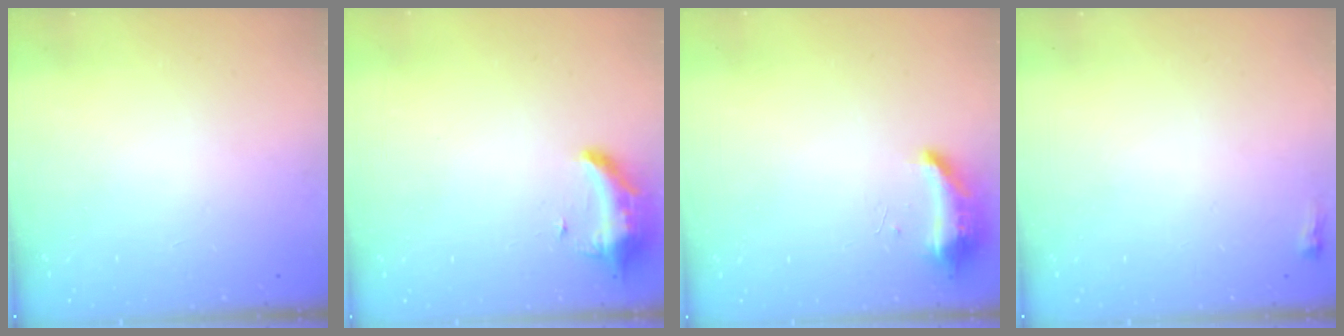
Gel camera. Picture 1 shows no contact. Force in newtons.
{"total": 8.5, "press": 8.4, "slide": 1.4}
{"total": 16.8, "press": 10.1, "slide": 13.4}
{"total": 2.2, "press": 2.2, "slide": 0.6}